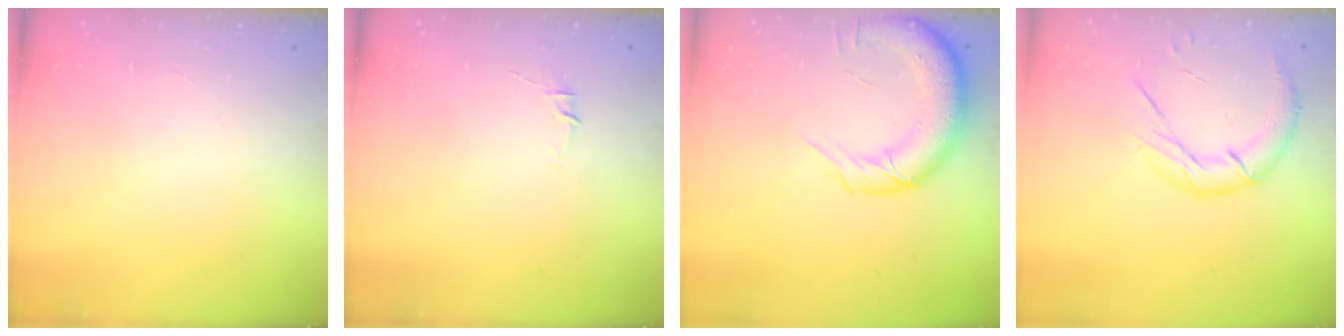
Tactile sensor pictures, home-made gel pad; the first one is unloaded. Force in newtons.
{"total": 4.5, "press": 4.4, "slide": 1.0}
{"total": 13.9, "press": 13.4, "slide": 3.7}
{"total": 13.0, "press": 12.9, "slide": 1.2}